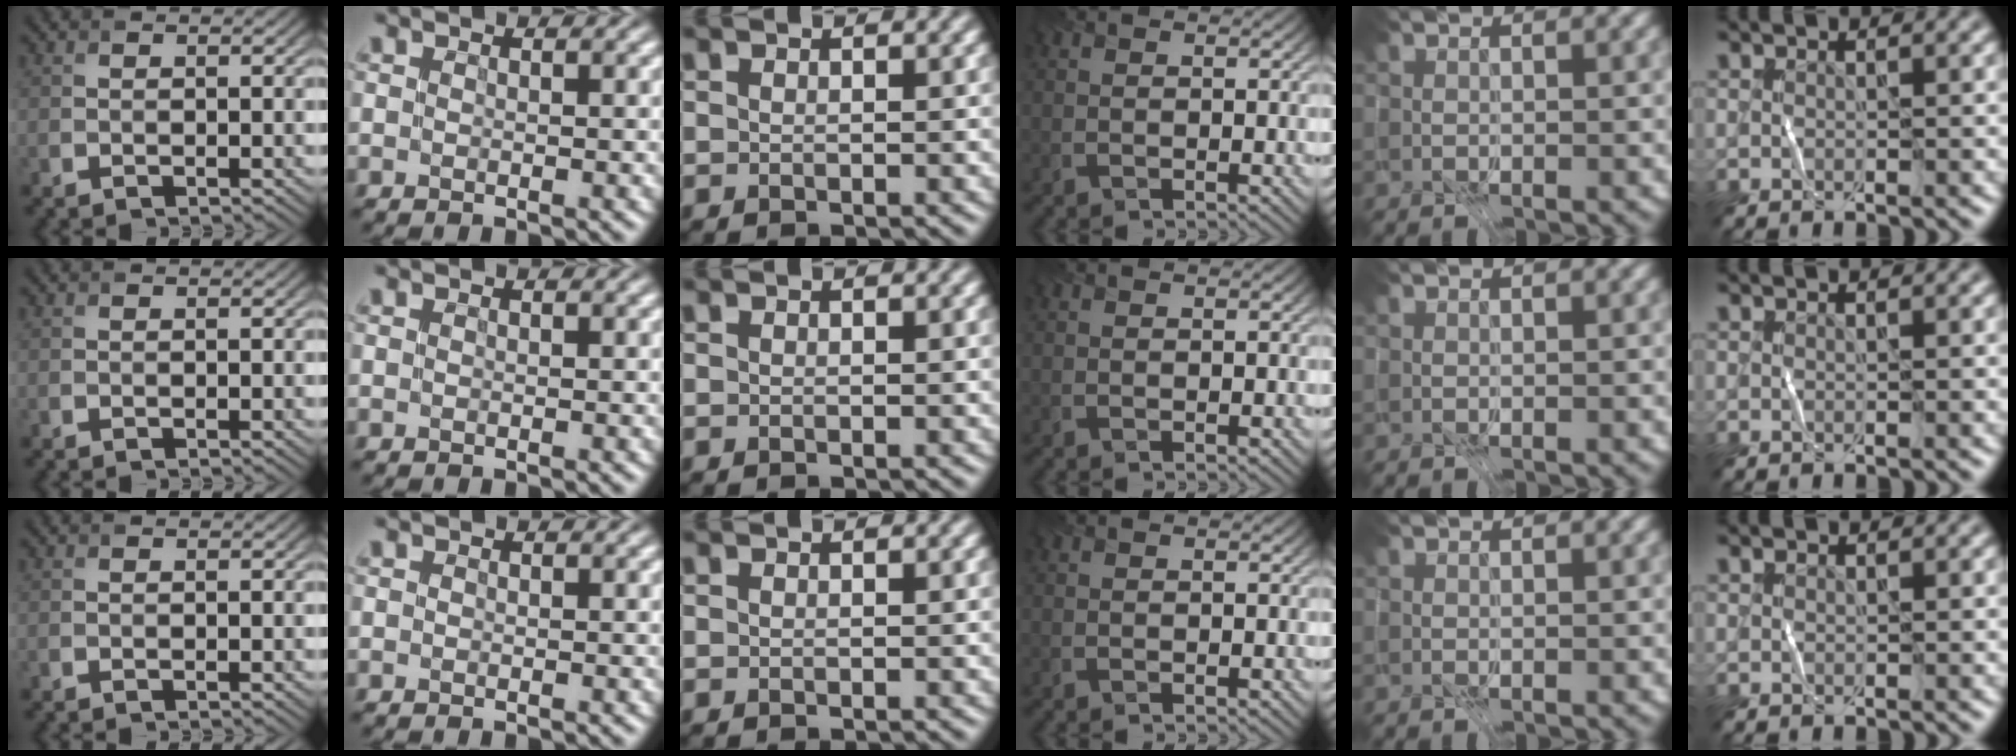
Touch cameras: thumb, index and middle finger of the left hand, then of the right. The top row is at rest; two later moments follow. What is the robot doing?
{"motion": "fold", "object": "coffee filter"}